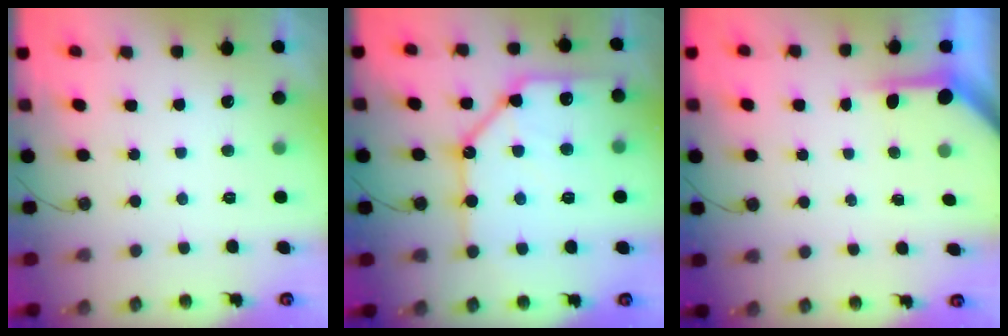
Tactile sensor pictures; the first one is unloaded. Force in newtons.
{"total": 19.4, "press": 19.3, "slide": 1.9}
{"total": 3.8, "press": 3.8, "slide": 0.3}